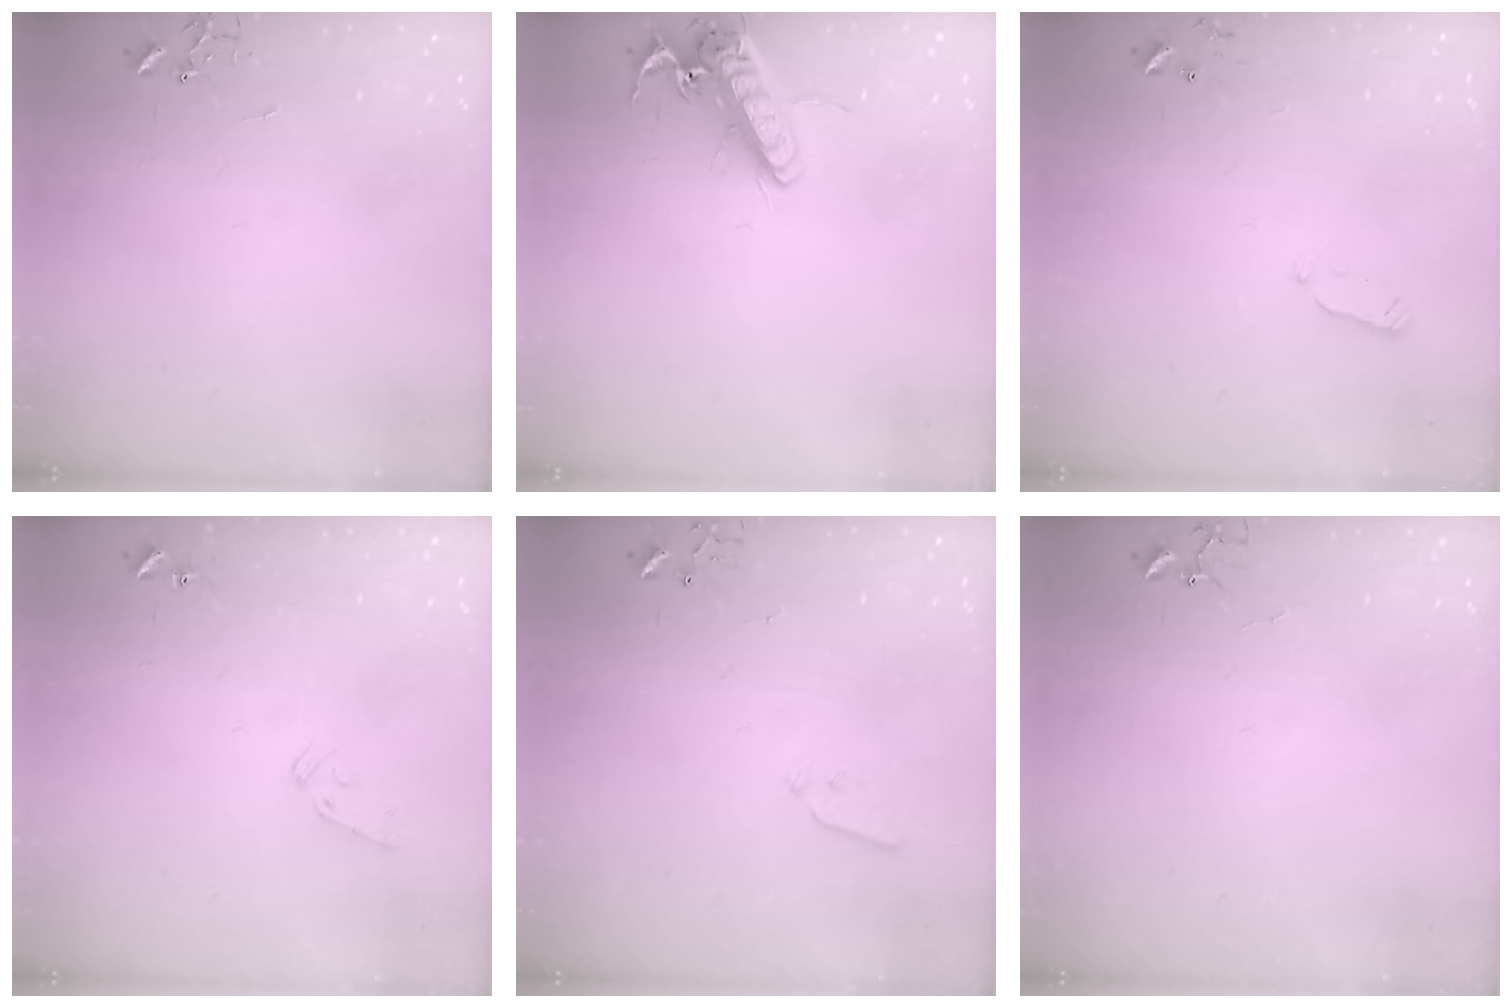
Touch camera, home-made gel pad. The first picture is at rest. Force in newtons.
{"total": 14.6, "press": 14.4, "slide": 2.4}
{"total": 2.7, "press": 2.6, "slide": 0.4}
{"total": 6.7, "press": 6.7, "slide": 0.7}
{"total": 3.5, "press": 3.5, "slide": 0.6}
{"total": 3.8, "press": 3.8, "slide": 0.4}